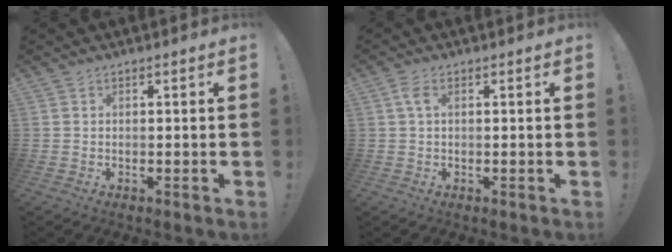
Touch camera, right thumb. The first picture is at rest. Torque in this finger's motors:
{"motor_torque": [1.34, 0.49, 0.43, -0.44, 0.00]}